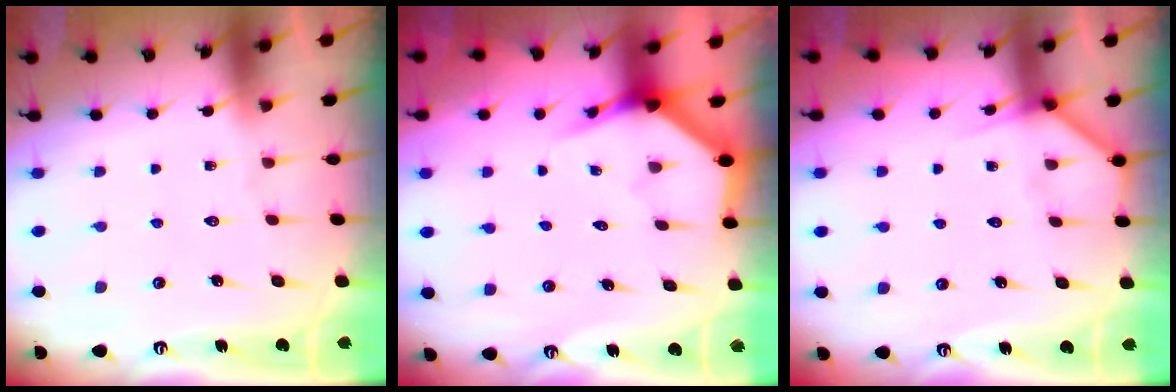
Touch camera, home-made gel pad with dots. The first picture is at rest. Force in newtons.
{"total": 3.8, "press": 3.8, "slide": 0.2}
{"total": 5.3, "press": 5.3, "slide": 0.5}